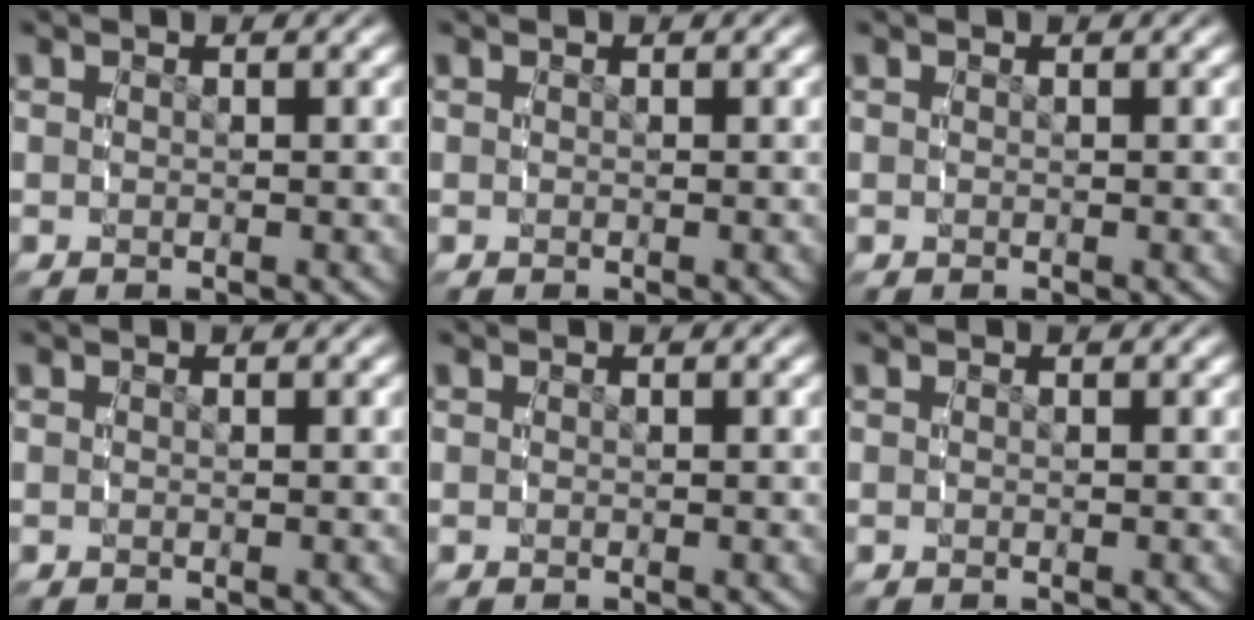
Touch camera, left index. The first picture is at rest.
{"total": 0.0}
{"total": 0.0}
{"total": 0.0}
{"total": 0.0}
{"total": 0.0}